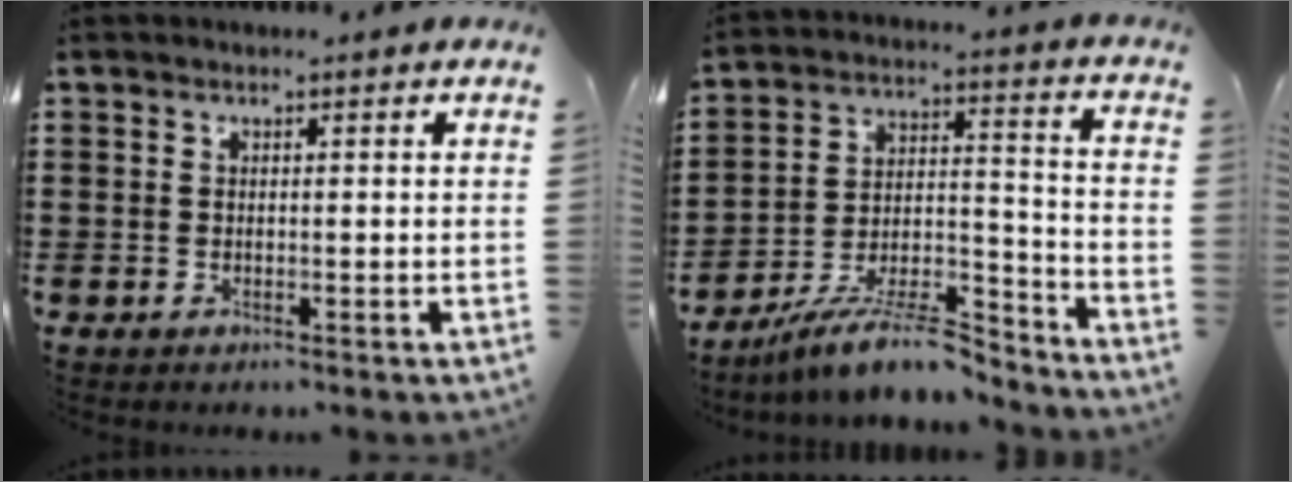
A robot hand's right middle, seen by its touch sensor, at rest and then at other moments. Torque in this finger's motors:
{"motor_torque": [2.02, 0.12, 0.18, 0.01]}